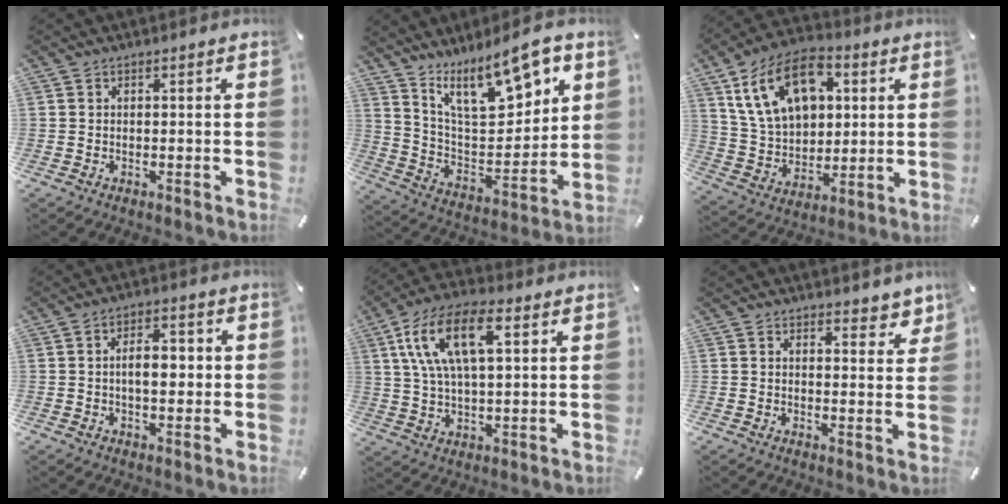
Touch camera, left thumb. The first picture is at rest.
{"total": 17.7, "force": [12.5, 7.6, 10.0], "torque": [-0.164, -0.071, 0.217]}
{"total": 17.2, "force": [6.7, 11.9, 10.4], "torque": [-0.207, -0.006, 0.125]}
{"total": 6.6, "force": [0.0, 3.6, 5.6], "torque": [-0.079, 0.003, -0.007]}
{"total": 14.6, "force": [5.7, 7.0, 11.5], "torque": [-0.249, 0.005, 0.096]}
{"total": 4.1, "force": [3.4, 2.0, 1.0], "torque": [0.004, -0.025, 0.057]}